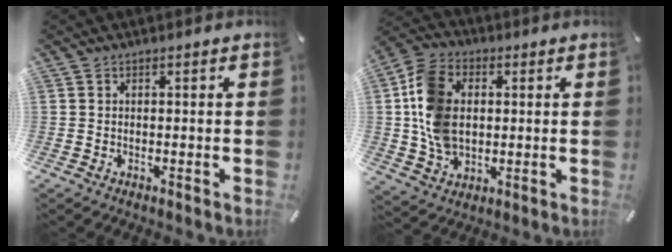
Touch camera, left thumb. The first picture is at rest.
{"total": 13.1, "force": [1.0, 10.0, 8.4], "torque": [-0.193, 0.014, 0.021]}